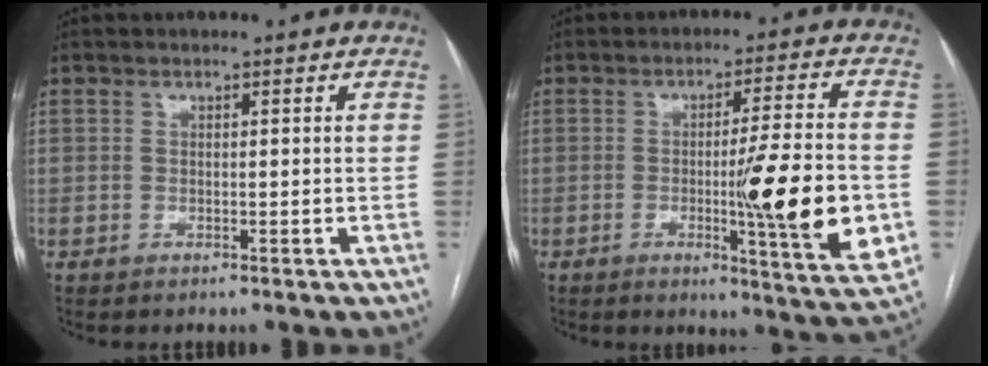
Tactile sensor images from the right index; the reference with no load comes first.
{"total": 15.6, "force": [-2.8, 0.1, 15.3], "torque": [-0.207, -0.022, -0.042]}